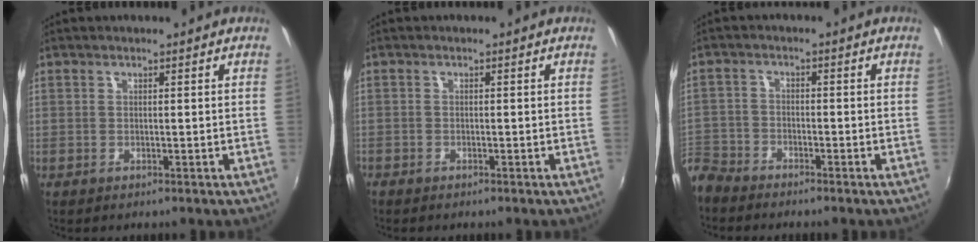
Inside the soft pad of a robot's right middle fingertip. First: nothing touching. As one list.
[{"total": 0.7, "force": [-0.6, 0.3, 0.2], "torque": [-0.007, 0.001, -0.011]}, {"total": 7.4, "force": [-6.2, 3.9, 1.2], "torque": [-0.056, 0.001, -0.131]}]